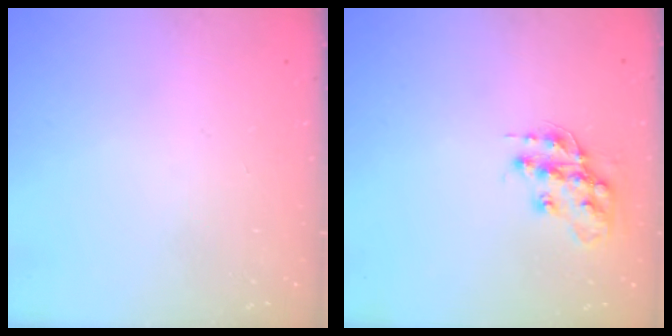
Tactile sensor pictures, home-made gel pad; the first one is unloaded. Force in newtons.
{"total": 14.0, "press": 14.0, "slide": 0.7}